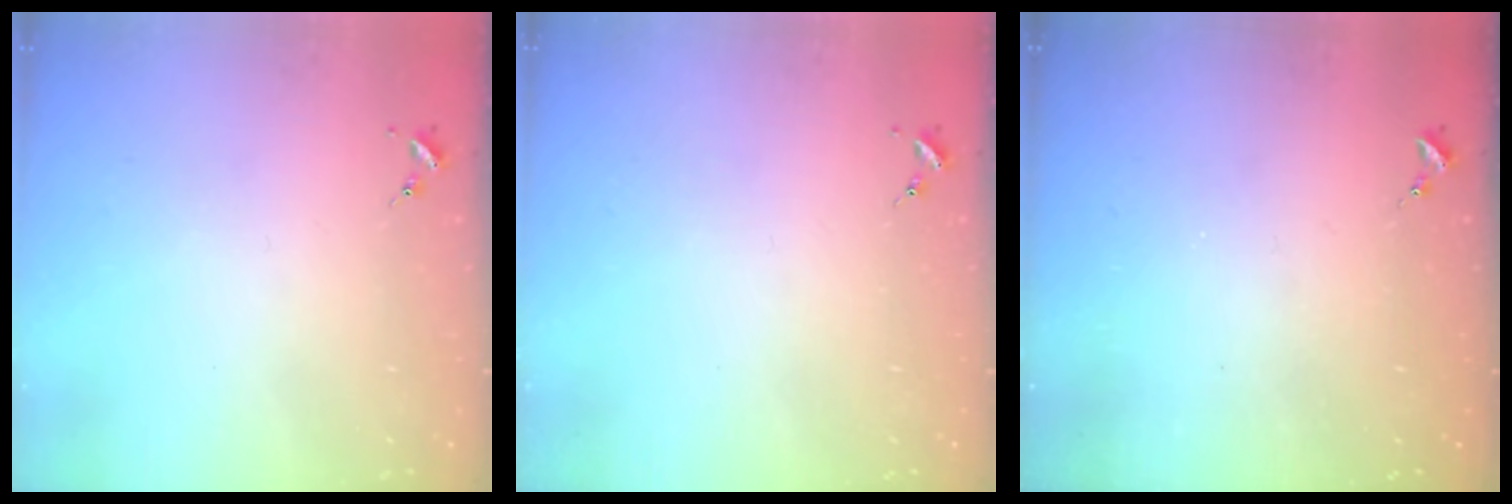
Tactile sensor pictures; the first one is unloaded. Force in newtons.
{"total": 0.0}
{"total": 0.0}